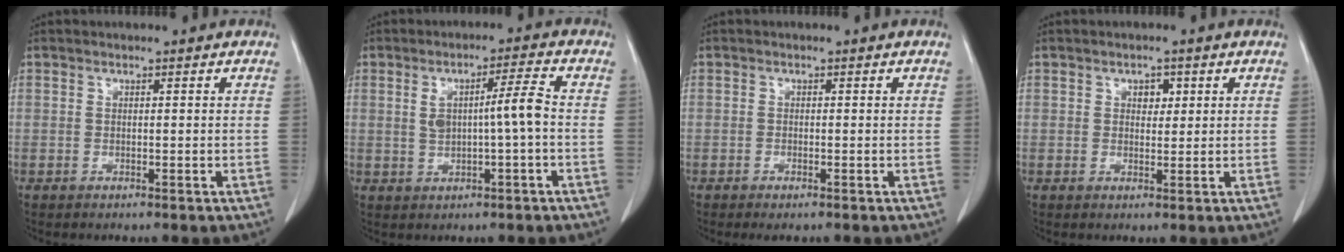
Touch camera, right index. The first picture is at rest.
{"total": 5.9, "force": [0.1, 0.3, 5.9], "torque": [-0.104, 0.011, 0.007]}
{"total": 1.2, "force": [-0.8, 0.2, 0.9], "torque": [-0.018, -0.004, -0.009]}
{"total": 2.1, "force": [0.8, 1.4, 1.3], "torque": [-0.015, 0.001, 0.010]}